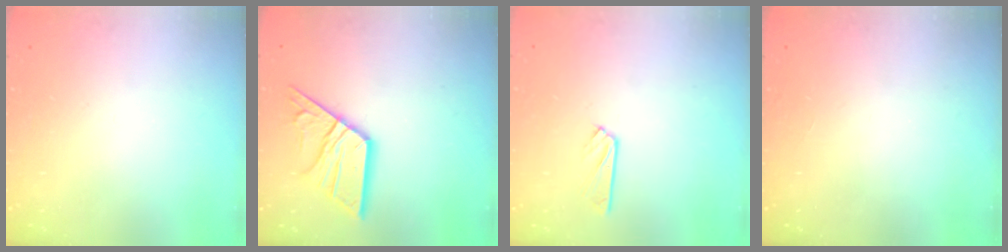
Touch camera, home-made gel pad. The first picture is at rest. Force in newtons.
{"total": 15.4, "press": 15.3, "slide": 1.5}
{"total": 2.5, "press": 2.5, "slide": 0.3}
{"total": 0.0}